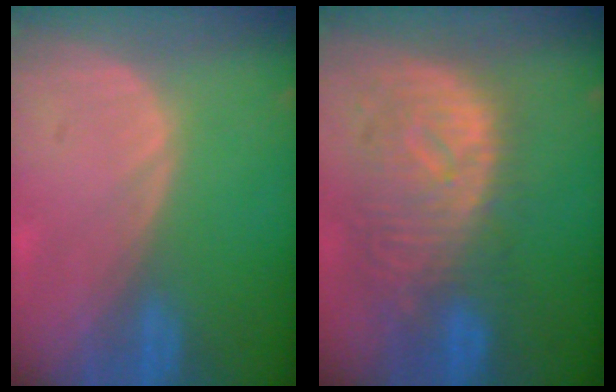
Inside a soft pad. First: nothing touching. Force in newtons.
{"total": 10.9, "press": 9.8, "slide": 4.8}